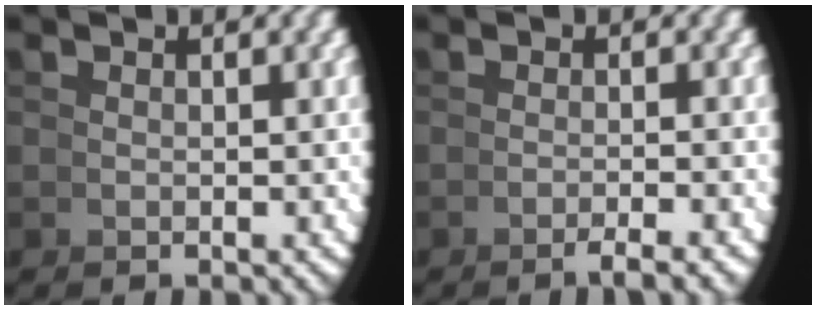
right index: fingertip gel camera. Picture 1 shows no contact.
{"total": 2.5, "force": [-2.2, -0.3, 1.2], "torque": [-0.002, 0.015, -0.044]}